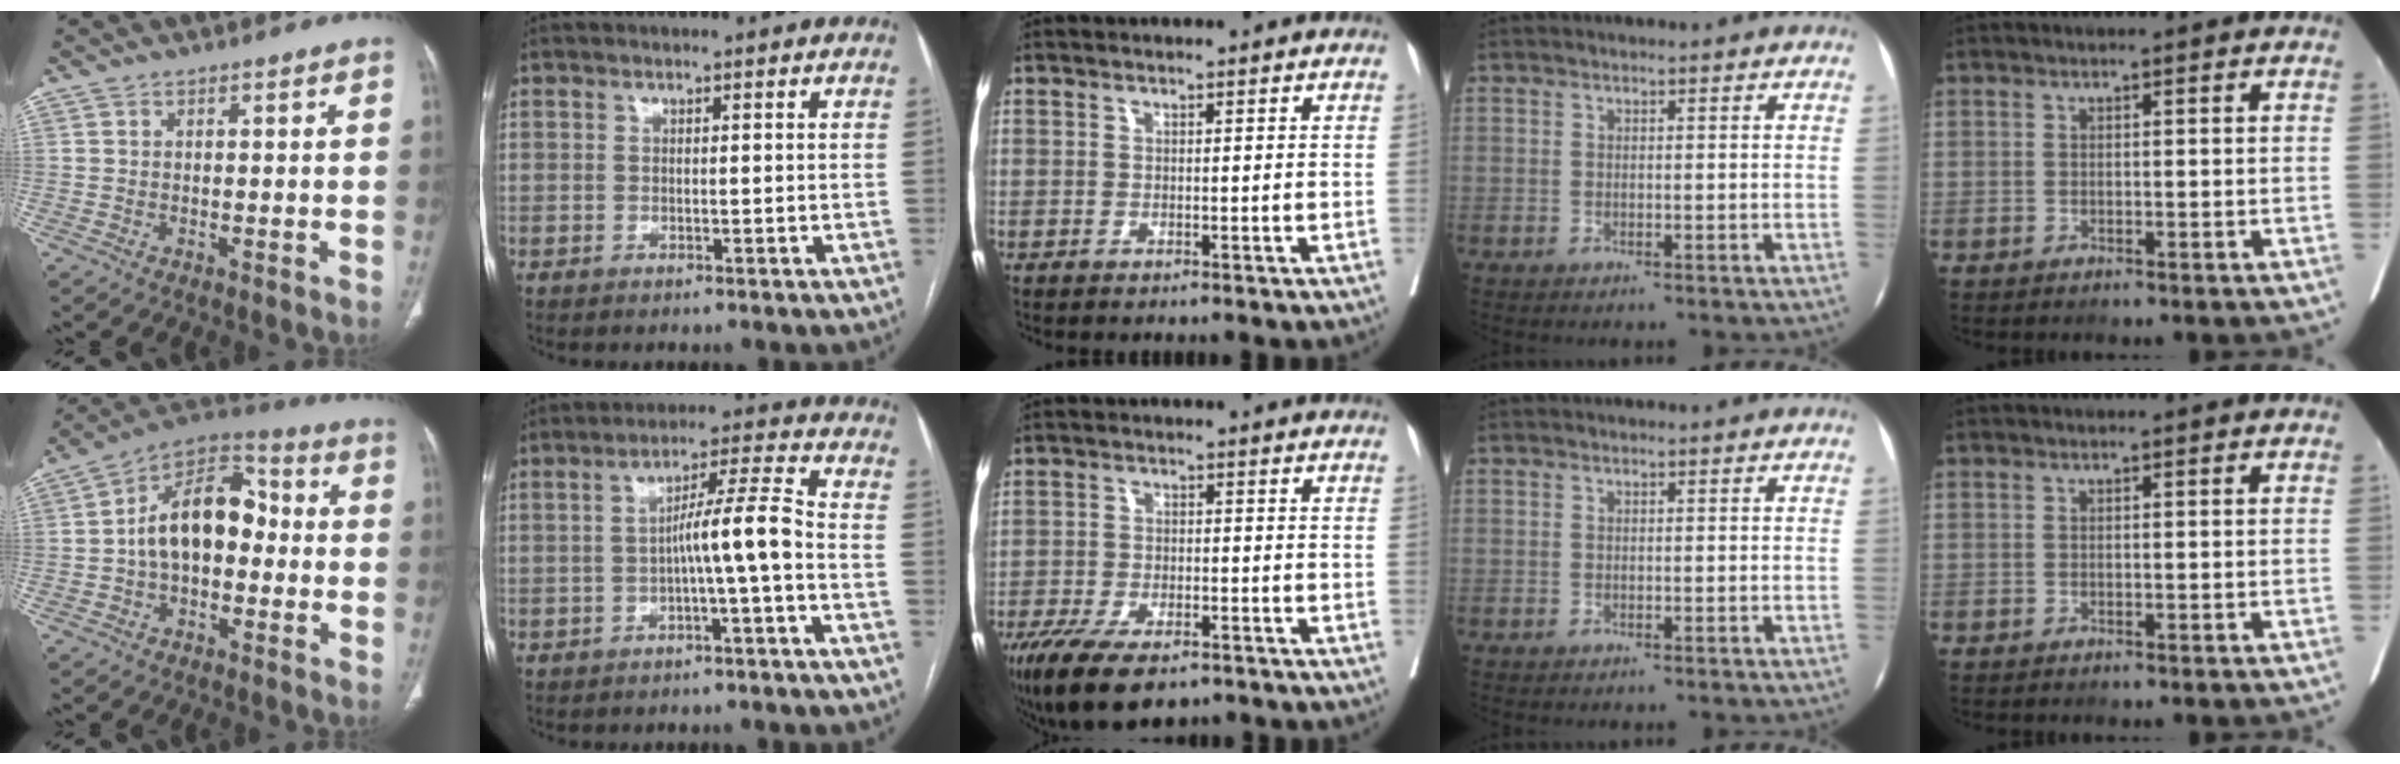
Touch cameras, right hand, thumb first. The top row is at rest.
{"thumb": {"total": 15.4, "force": [-0.6, 9.7, 11.9], "torque": [-0.166, 0.047, -0.023]}, "index": {"total": 7.2, "force": [-1.6, -0.7, 7.0], "torque": [-0.113, 0.022, -0.024]}, "middle": {"total": 13.3, "force": [-9.2, 4.7, 8.3], "torque": [-0.166, -0.025, -0.149]}}